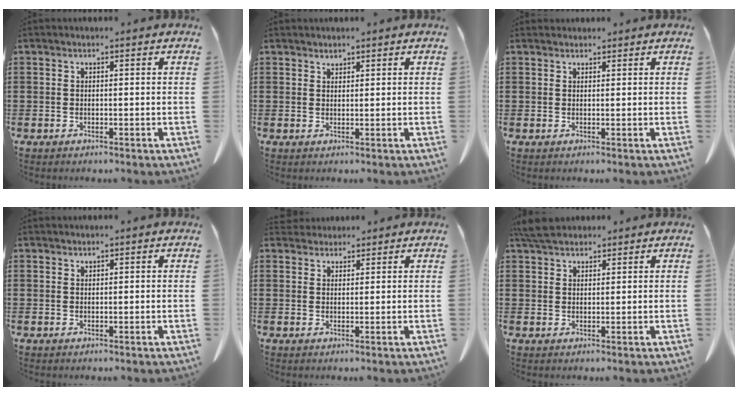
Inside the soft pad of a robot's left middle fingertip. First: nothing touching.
{"total": 1.1, "force": [1.1, 0.2, 0.0], "torque": [-0.003, -0.003, 0.023]}
{"total": 1.1, "force": [1.0, 0.4, 0.0], "torque": [-0.004, 0.000, 0.021]}
{"total": 0.5, "force": [0.5, 0.0, 0.1], "torque": [-0.004, -0.003, 0.012]}
{"total": 2.4, "force": [2.3, 0.8, 0.1], "torque": [-0.010, -0.002, 0.045]}
{"total": 4.2, "force": [3.7, 1.3, 1.6], "torque": [-0.041, 0.000, 0.071]}